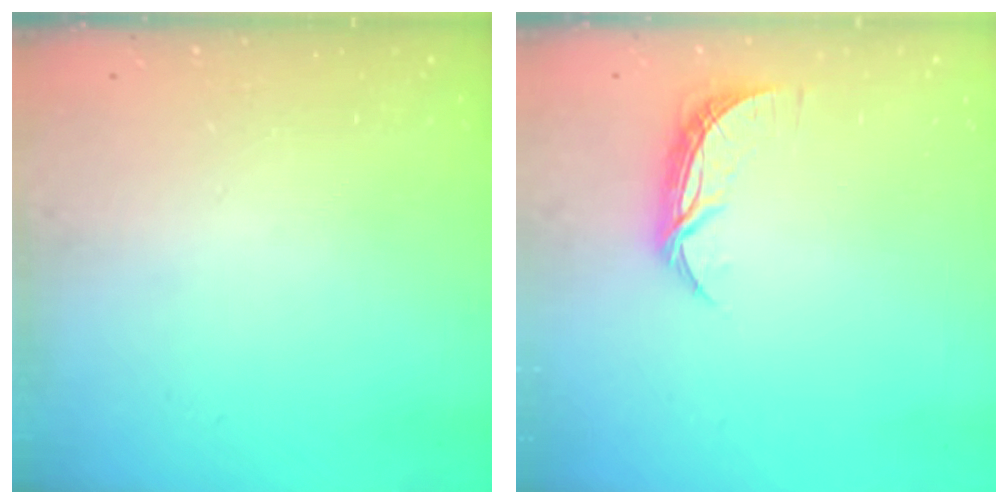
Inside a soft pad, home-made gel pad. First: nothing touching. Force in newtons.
{"total": 7.2, "press": 7.2, "slide": 0.4}